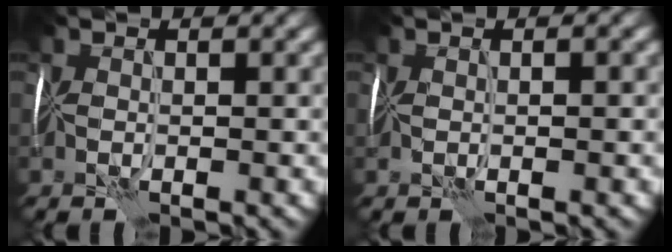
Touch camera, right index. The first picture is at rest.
{"total": 0.9, "force": [0.1, 0.1, 0.9], "torque": [-0.015, -0.002, 0.001]}